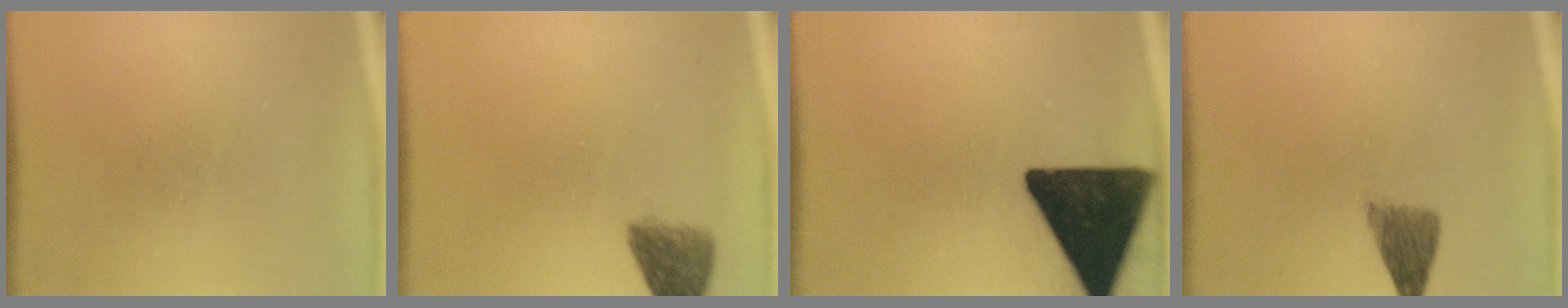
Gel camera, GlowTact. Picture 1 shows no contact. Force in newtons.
{"total": 4.6}
{"total": 17.7}
{"total": 4.0}